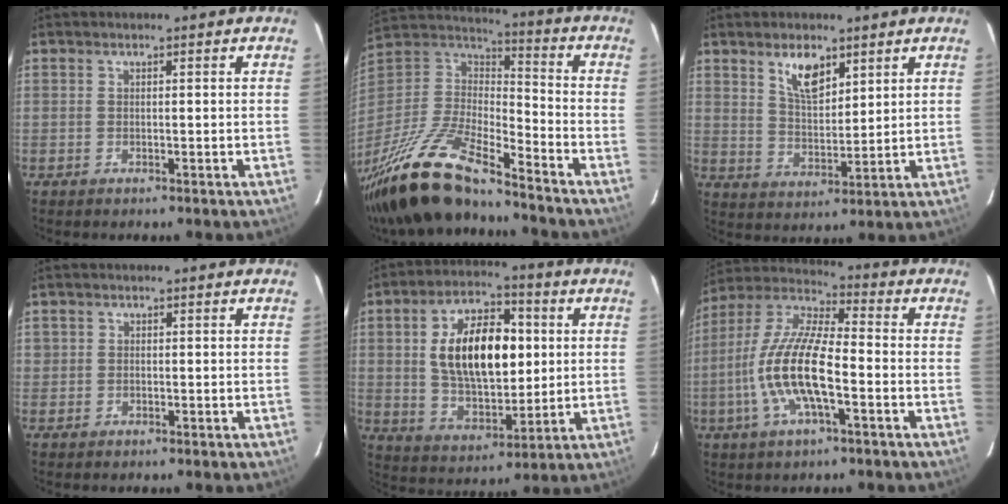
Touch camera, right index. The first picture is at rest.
{"total": 22.7, "force": [-17.4, 5.6, 13.5], "torque": [-0.281, -0.037, -0.317]}
{"total": 7.4, "force": [4.6, 3.2, 4.9], "torque": [-0.082, 0.003, 0.089]}
{"total": 1.0, "force": [-0.1, 1.0, 0.0], "torque": [0.000, 0.000, -0.002]}
{"total": 17.4, "force": [2.6, 9.4, 14.4], "torque": [-0.250, 0.020, 0.055]}
{"total": 15.3, "force": [-4.2, 4.4, 14.1], "torque": [-0.287, -0.002, -0.087]}